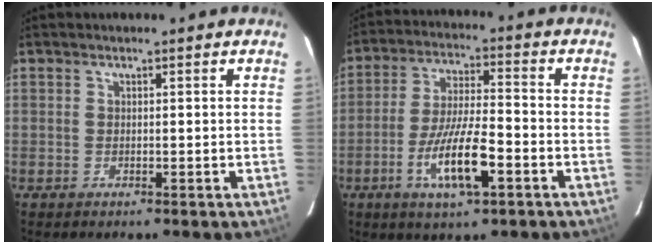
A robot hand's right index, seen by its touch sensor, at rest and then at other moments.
{"total": 11.7, "force": [-5.1, 2.5, 10.2], "torque": [-0.206, -0.009, -0.090]}